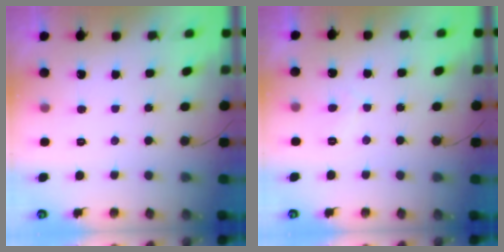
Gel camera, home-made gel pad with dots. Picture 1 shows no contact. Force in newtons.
{"total": 3.1, "press": 3.0, "slide": 0.6}